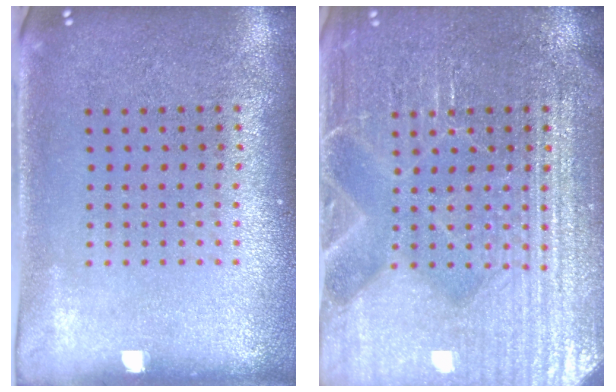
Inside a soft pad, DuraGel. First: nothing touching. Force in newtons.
{"total": 4.4, "press": 4.3, "slide": 0.6}